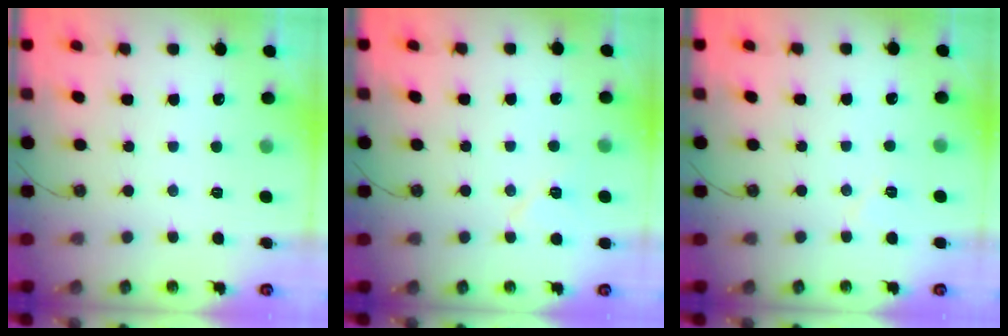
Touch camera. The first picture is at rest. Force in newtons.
{"total": 7.0, "press": 6.9, "slide": 1.2}
{"total": 4.1, "press": 3.7, "slide": 1.8}